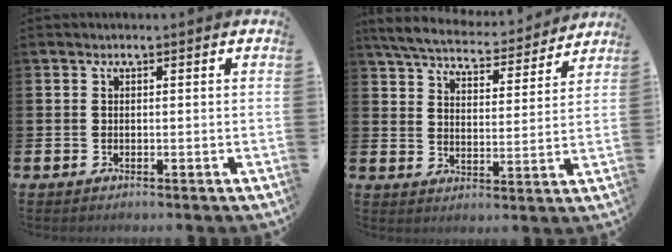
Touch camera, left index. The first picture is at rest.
{"total": 6.4, "force": [6.1, 1.2, 1.6], "torque": [-0.062, -0.042, 0.104]}